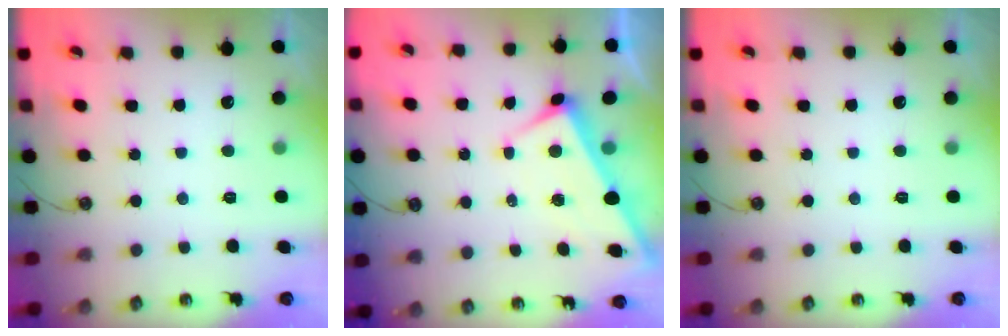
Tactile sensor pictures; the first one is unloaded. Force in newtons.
{"total": 2.8, "press": 2.7, "slide": 0.6}
{"total": 0.0}